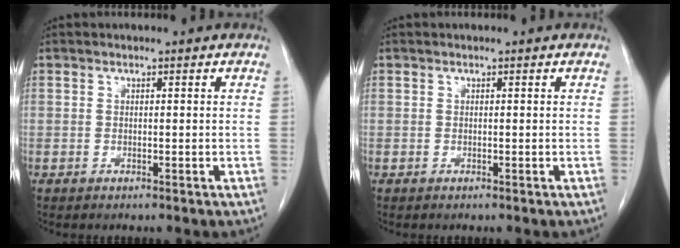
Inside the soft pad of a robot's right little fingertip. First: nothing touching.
{"total": 0.0}